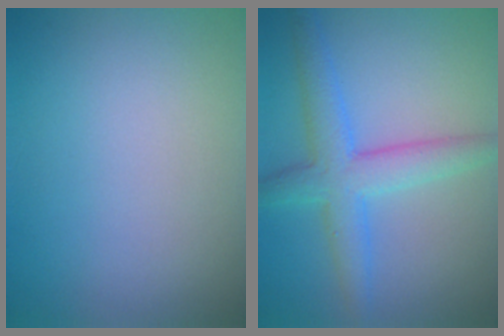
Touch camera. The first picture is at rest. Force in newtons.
{"total": 4.7, "press": 4.7, "slide": 0.3}